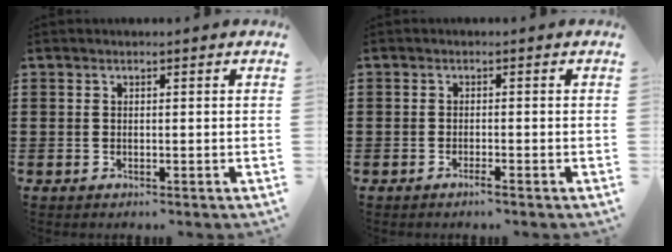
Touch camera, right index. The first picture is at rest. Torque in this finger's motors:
{"motor_torque": [2.14, 0.00, -0.02, -0.01]}